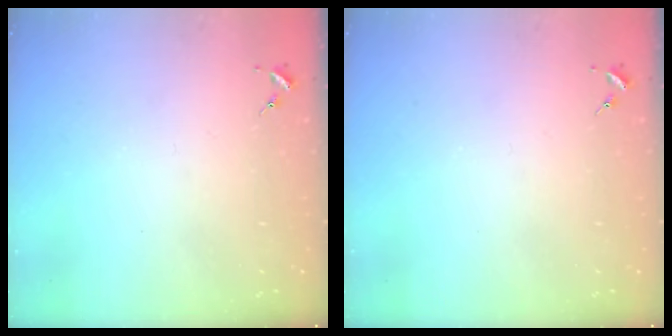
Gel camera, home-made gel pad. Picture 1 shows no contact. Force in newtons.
{"total": 0.0}